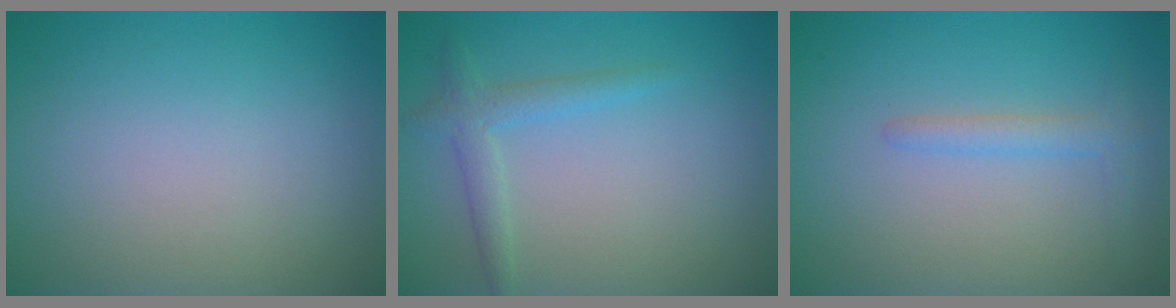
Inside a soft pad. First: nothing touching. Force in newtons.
{"total": 2.1, "press": 2.1, "slide": 0.1}
{"total": 1.6, "press": 1.6, "slide": 0.1}